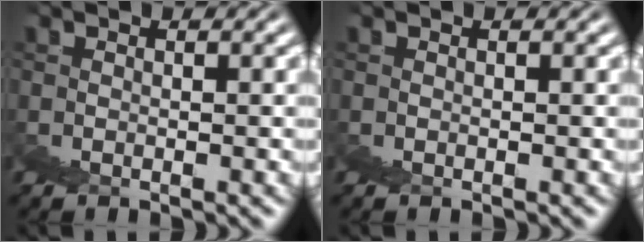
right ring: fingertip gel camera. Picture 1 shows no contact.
{"total": 0.0}